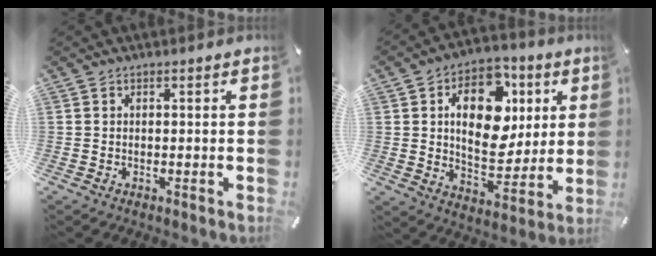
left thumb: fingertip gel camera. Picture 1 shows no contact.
{"total": 17.4, "force": [5.0, 11.8, 11.7], "torque": [-0.169, -0.007, 0.090]}